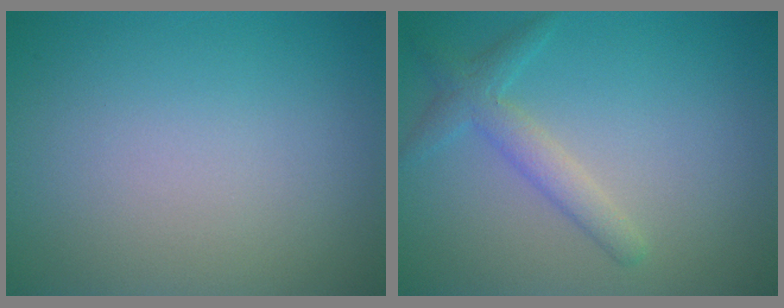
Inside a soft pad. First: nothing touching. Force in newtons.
{"total": 2.5, "press": 2.5, "slide": 0.2}